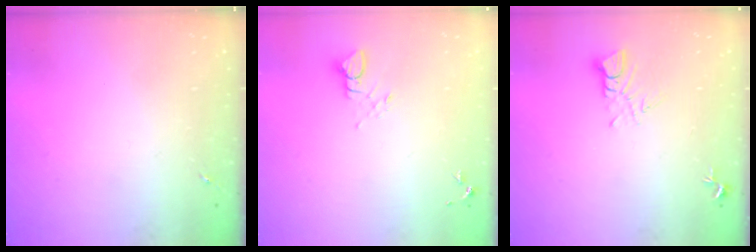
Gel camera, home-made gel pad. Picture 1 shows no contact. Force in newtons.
{"total": 3.8, "press": 3.7, "slide": 0.4}
{"total": 4.3, "press": 4.3, "slide": 0.3}